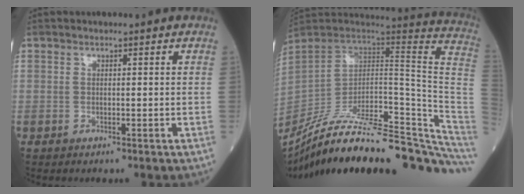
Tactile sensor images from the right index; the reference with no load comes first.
{"total": 34.2, "force": [-29.4, 4.4, 17.0], "torque": [-0.169, -0.025, -0.416]}